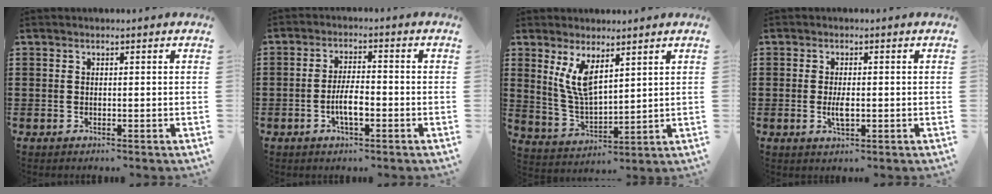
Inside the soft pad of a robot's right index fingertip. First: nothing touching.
{"total": 5.0, "force": [-1.7, 1.5, 4.4], "torque": [-0.095, -0.001, -0.036]}
{"total": 6.8, "force": [3.5, 2.6, 5.3], "torque": [-0.127, -0.015, 0.059]}
{"total": 3.1, "force": [-0.4, 1.1, 2.9], "torque": [-0.059, -0.003, -0.009]}